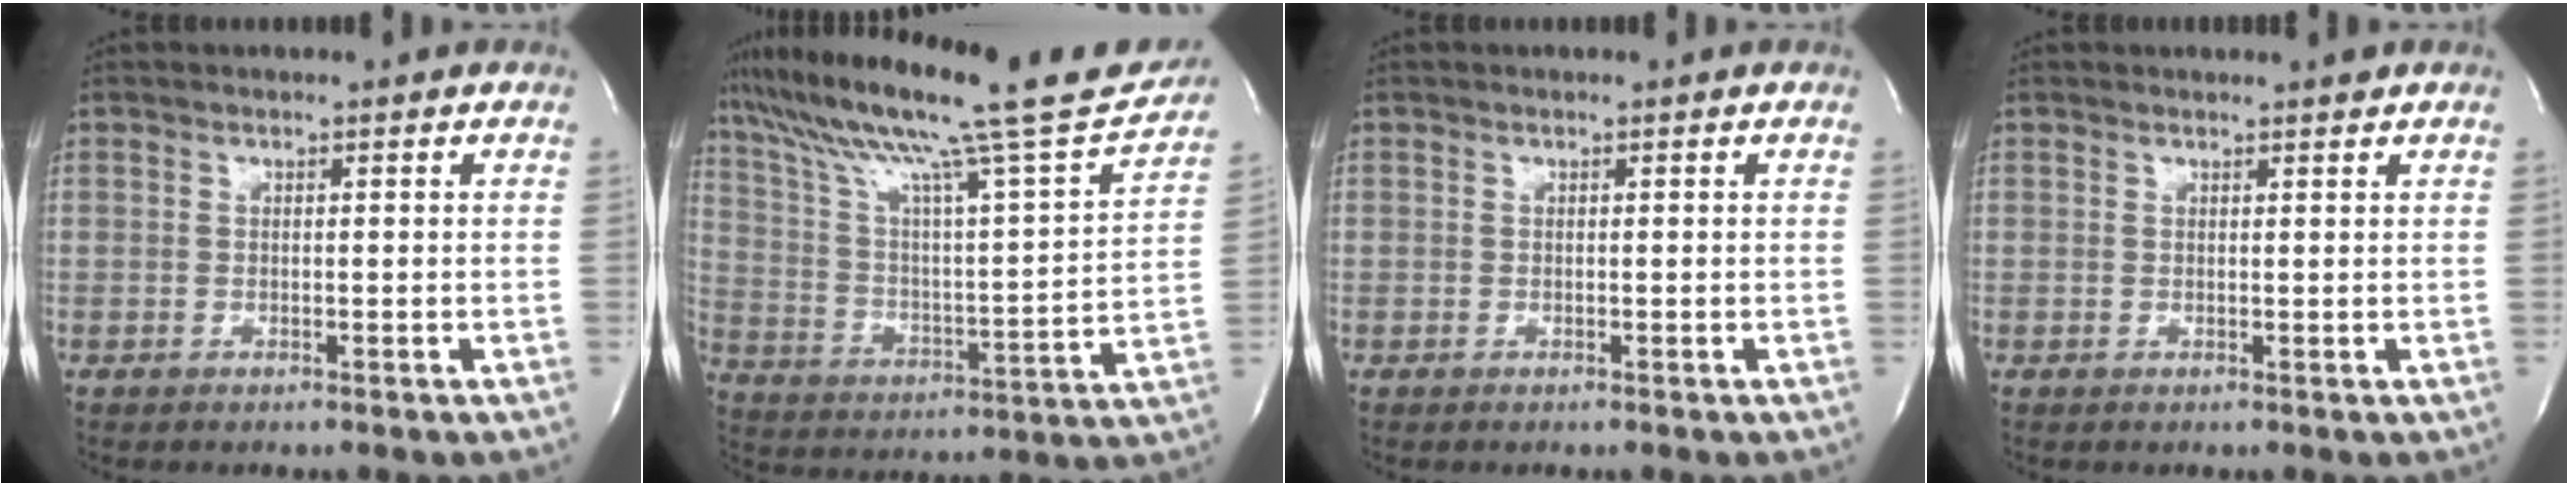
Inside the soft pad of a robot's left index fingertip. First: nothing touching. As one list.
[{"total": 25.3, "force": [20.9, 1.2, 14.1], "torque": [-0.241, -0.022, 0.310]}, {"total": 0.0}, {"total": 0.9, "force": [0.9, 0.0, 0.3], "torque": [-0.008, -0.004, 0.011]}]